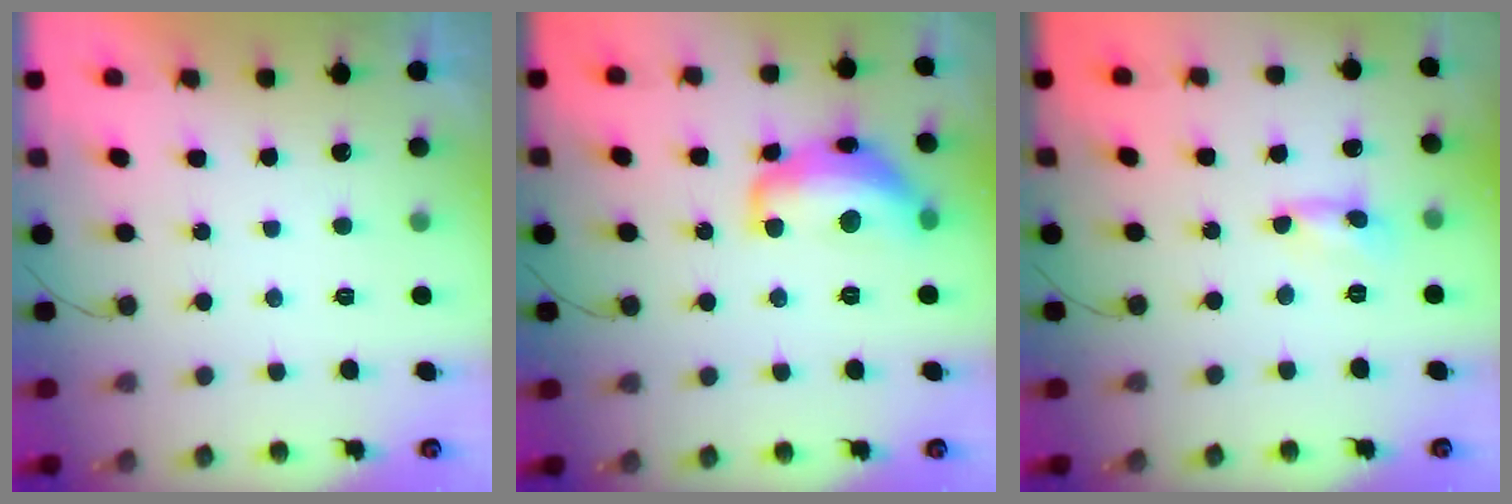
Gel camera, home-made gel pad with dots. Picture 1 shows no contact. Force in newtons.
{"total": 15.4, "press": 15.4, "slide": 1.3}
{"total": 0.8, "press": 0.7, "slide": 0.1}